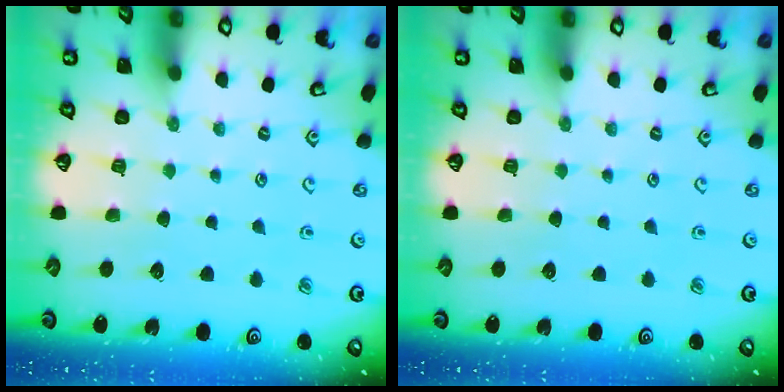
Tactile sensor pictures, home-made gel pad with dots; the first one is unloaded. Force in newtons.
{"total": 0.0}